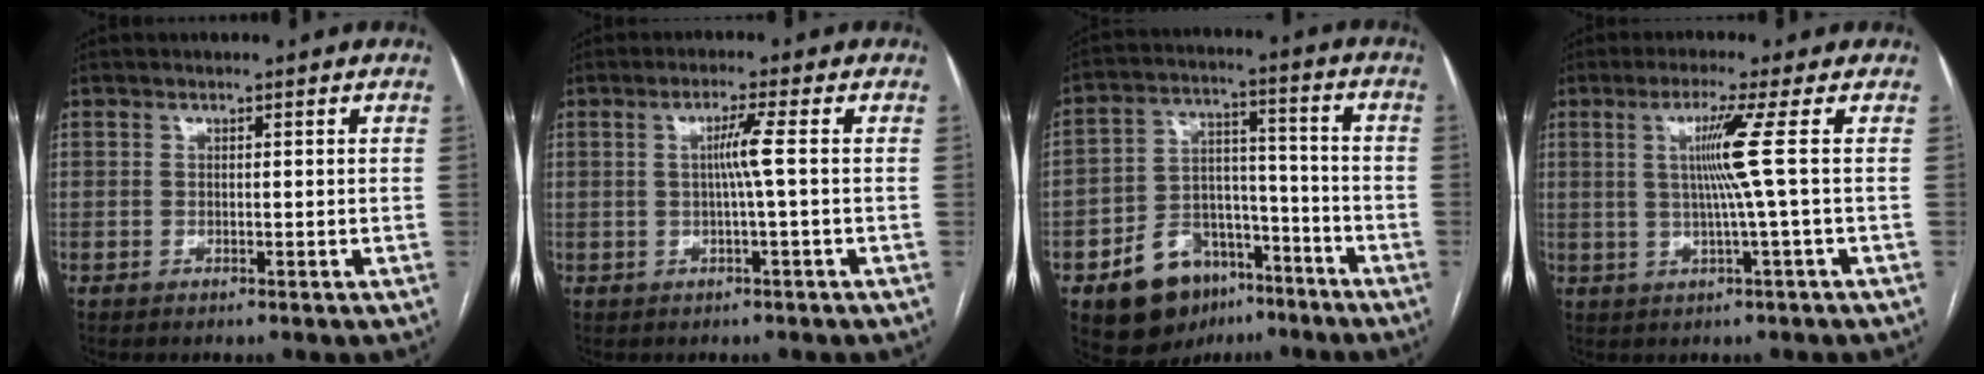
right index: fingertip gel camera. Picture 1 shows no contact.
{"total": 3.3, "force": [0.1, -1.0, 3.1], "torque": [-0.059, 0.001, 0.003]}
{"total": 13.2, "force": [-7.9, 8.4, 6.4], "torque": [-0.112, 0.031, -0.120]}
{"total": 5.8, "force": [0.8, -2.3, 5.2], "torque": [-0.104, -0.005, 0.020]}